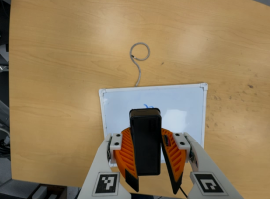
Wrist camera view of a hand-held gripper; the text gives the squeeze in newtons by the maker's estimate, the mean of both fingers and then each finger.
{"total": 11.1, "left": 9.8, "right": 12.5}